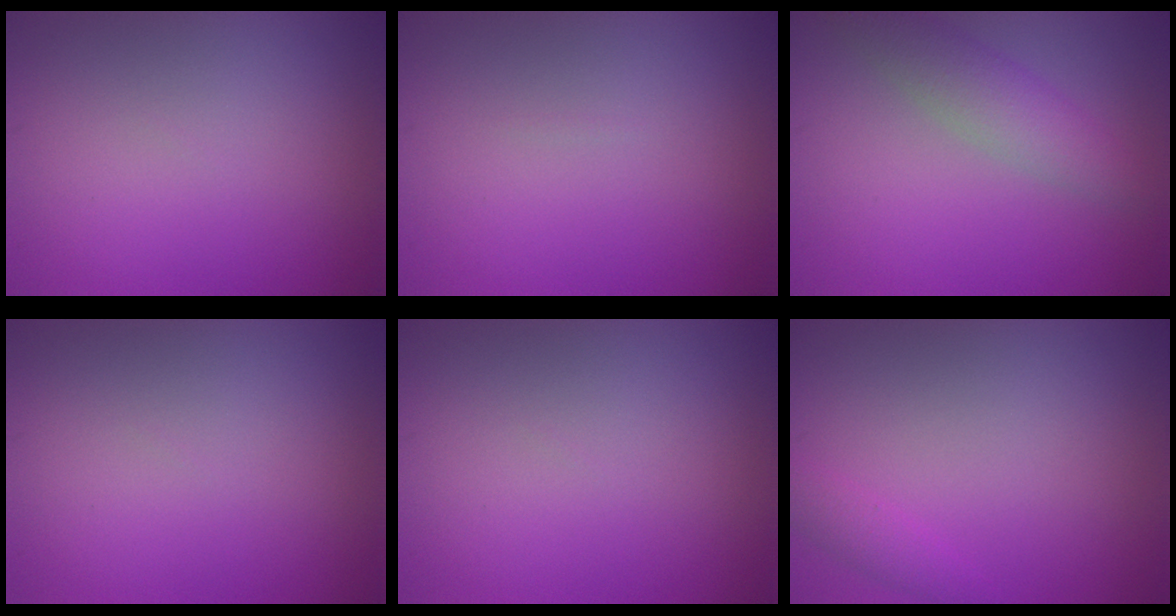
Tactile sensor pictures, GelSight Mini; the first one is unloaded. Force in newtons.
{"total": 0.0}
{"total": 3.3, "press": 3.3, "slide": 0.2}
{"total": 0.0}
{"total": 0.0}
{"total": 1.3, "press": 1.3, "slide": 0.1}